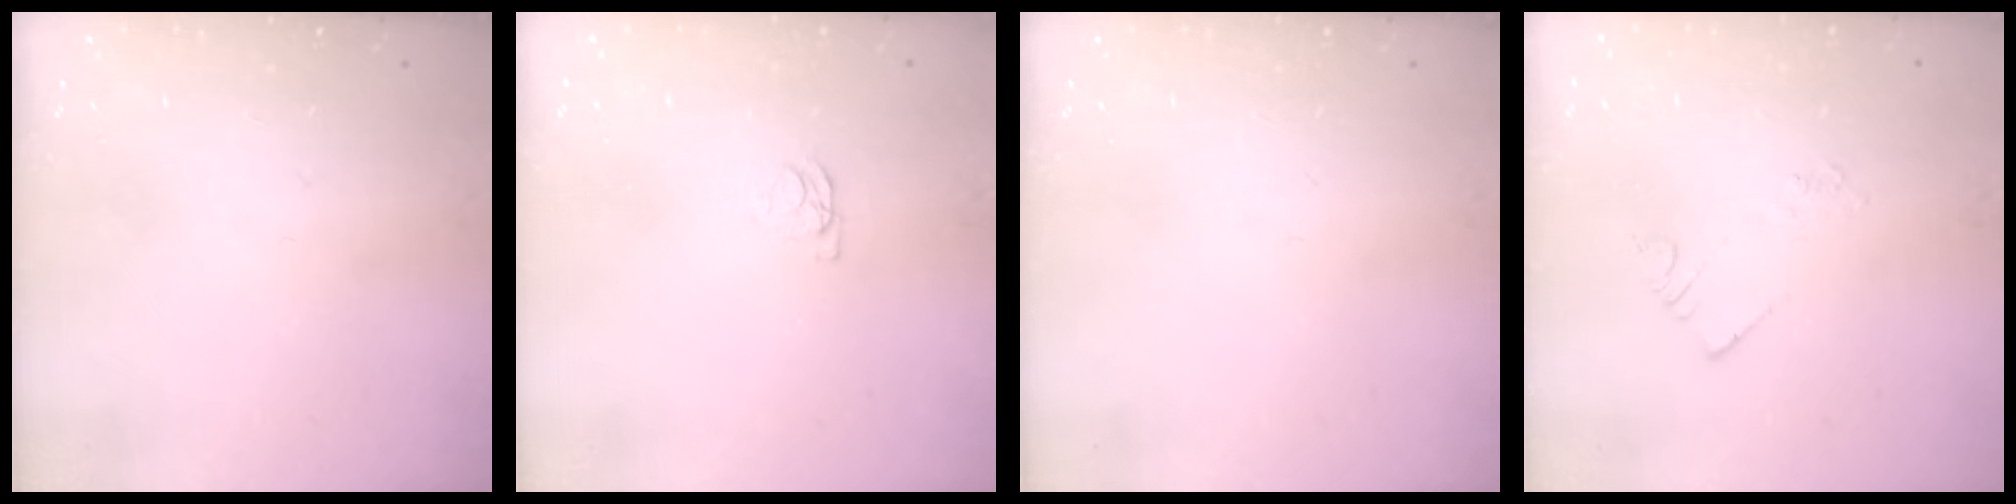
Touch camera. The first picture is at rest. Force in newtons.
{"total": 1.2, "press": 1.1, "slide": 0.3}
{"total": 0.0}
{"total": 2.1, "press": 2.1, "slide": 0.3}